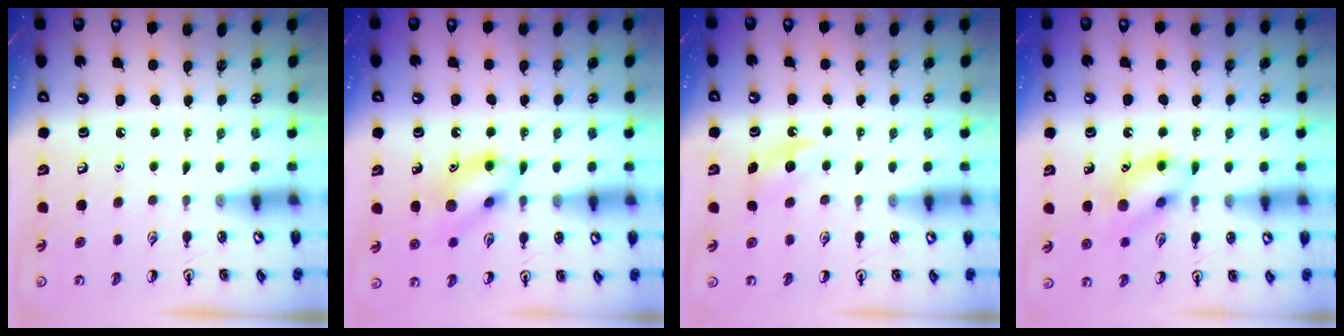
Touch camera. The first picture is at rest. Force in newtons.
{"total": 12.8, "press": 12.7, "slide": 1.1}
{"total": 5.6, "press": 5.3, "slide": 1.9}
{"total": 12.0, "press": 11.9, "slide": 1.4}